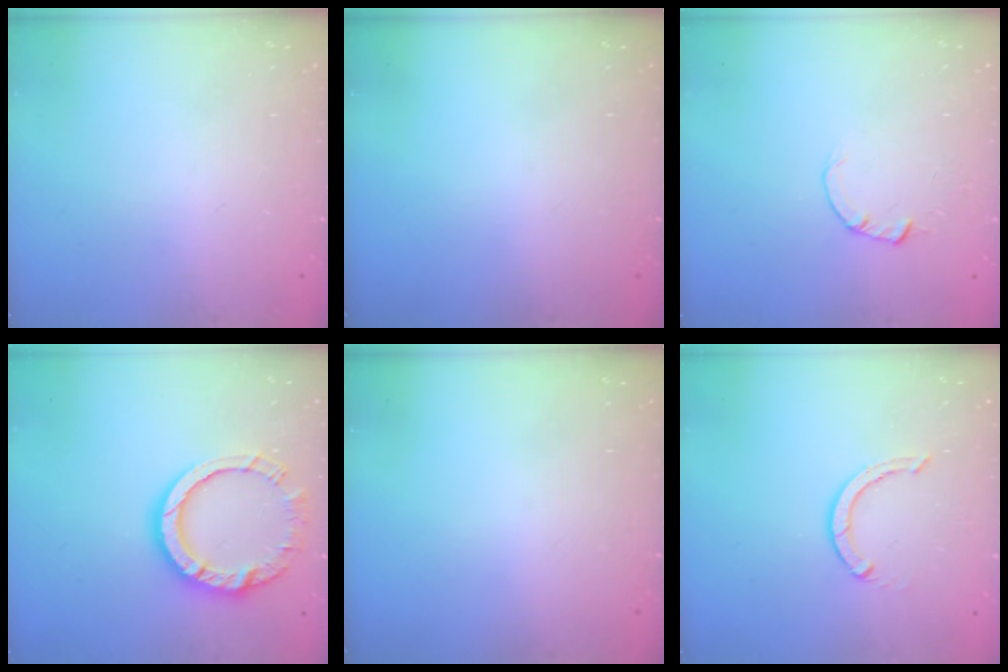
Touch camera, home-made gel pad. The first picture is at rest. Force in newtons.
{"total": 0.0}
{"total": 1.8, "press": 1.7, "slide": 0.3}
{"total": 11.5, "press": 11.5, "slide": 1.0}
{"total": 0.0}
{"total": 3.7, "press": 3.6, "slide": 0.4}